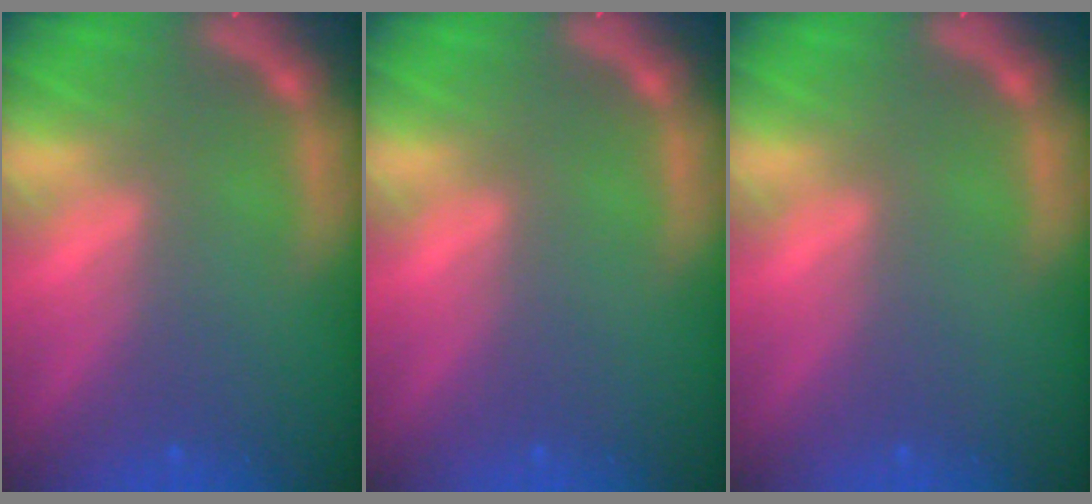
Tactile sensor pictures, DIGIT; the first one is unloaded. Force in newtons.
{"total": 0.0}
{"total": 0.0}